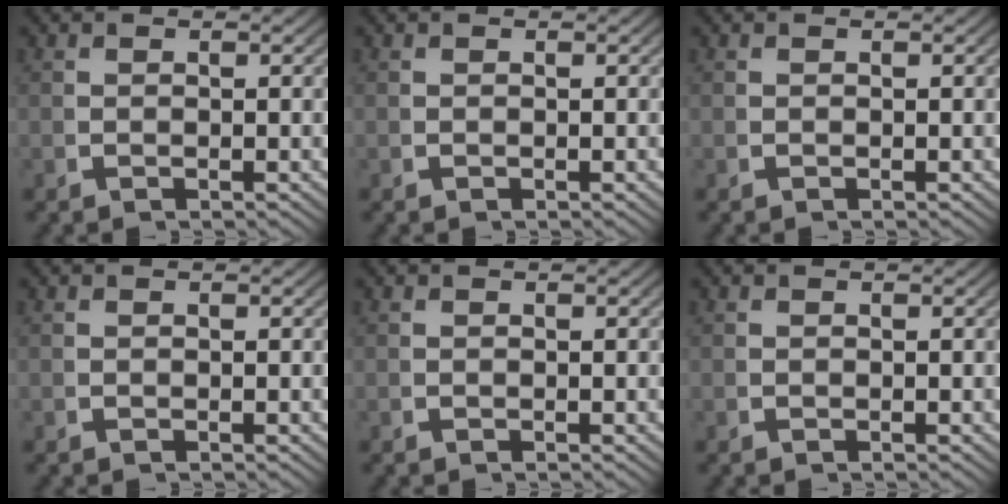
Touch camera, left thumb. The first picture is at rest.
{"total": 0.0}
{"total": 0.0}
{"total": 0.0}
{"total": 0.0}
{"total": 0.0}